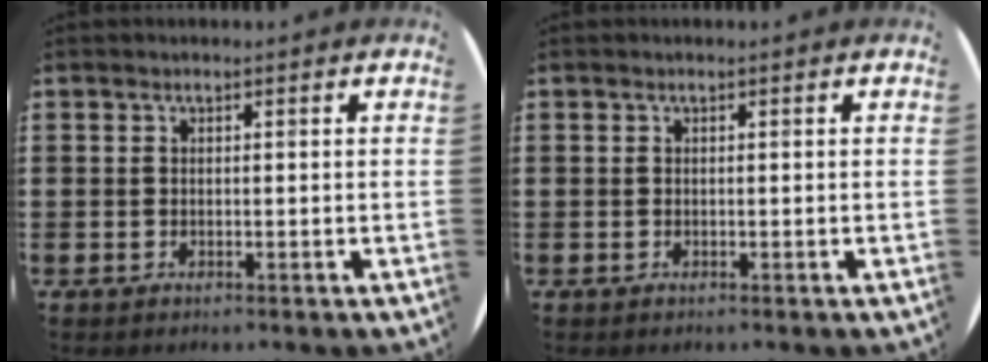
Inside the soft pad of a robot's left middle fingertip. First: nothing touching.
{"total": 0.0}